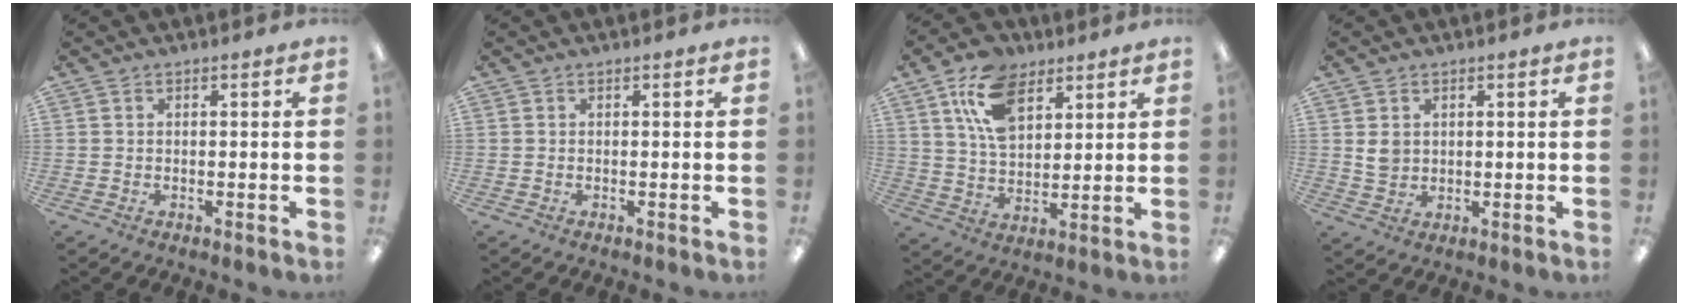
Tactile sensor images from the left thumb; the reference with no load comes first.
{"total": 0.0}
{"total": 13.9, "force": [7.5, 8.4, 8.3], "torque": [-0.148, -0.009, 0.139]}
{"total": 3.5, "force": [1.1, 2.9, 1.5], "torque": [-0.024, 0.002, 0.020]}